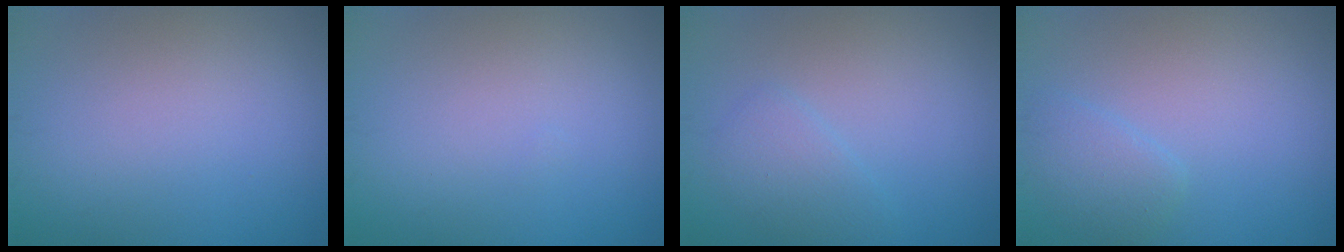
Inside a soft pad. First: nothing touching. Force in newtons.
{"total": 0.0}
{"total": 1.8, "press": 1.8, "slide": 0.1}
{"total": 1.7, "press": 1.7, "slide": 0.1}